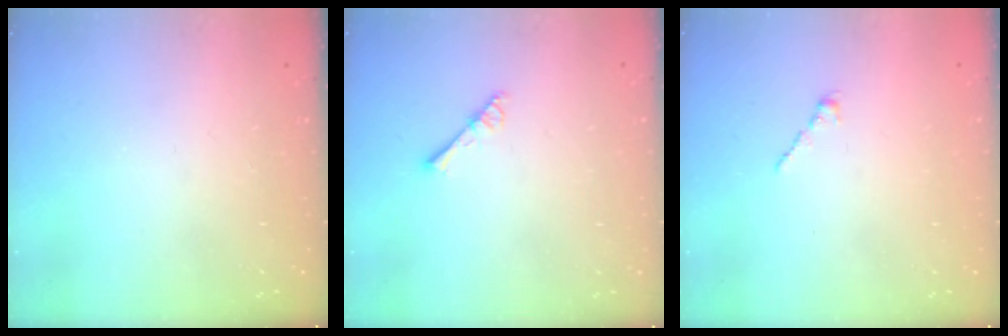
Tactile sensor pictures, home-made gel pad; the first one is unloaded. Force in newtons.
{"total": 3.3, "press": 3.3, "slide": 0.3}
{"total": 1.2, "press": 1.1, "slide": 0.5}